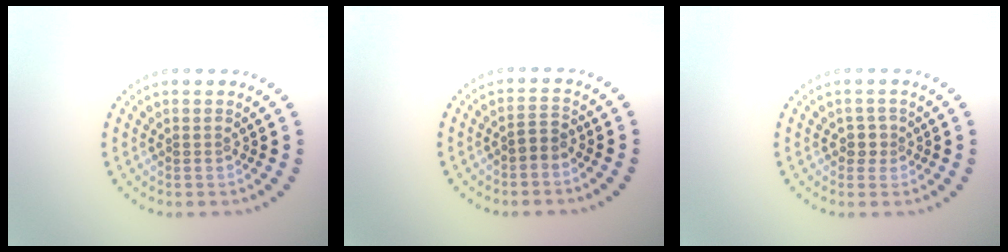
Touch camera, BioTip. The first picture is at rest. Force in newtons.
{"total": 1.5, "press": 1.2, "slide": 0.9}
{"total": 1.4, "press": 1.1, "slide": 0.8}